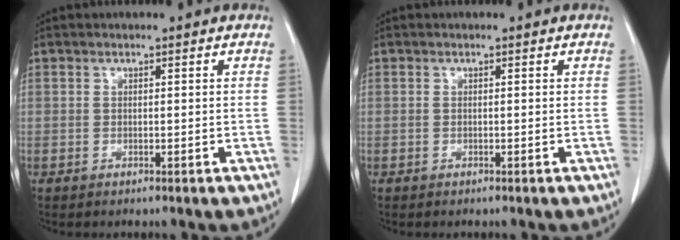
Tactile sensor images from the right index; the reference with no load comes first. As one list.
[{"total": 0.0}]